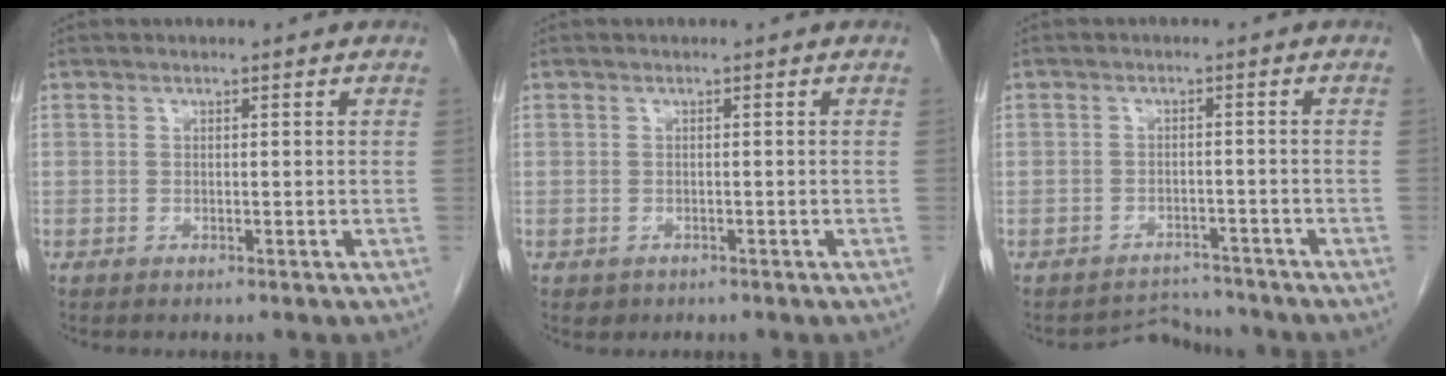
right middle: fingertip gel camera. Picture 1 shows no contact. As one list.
[{"total": 0.9, "force": [-0.4, 0.8, 0.1], "torque": [-0.006, 0.003, 0.000]}, {"total": 3.4, "force": [-3.0, 0.5, -1.5], "torque": [0.024, 0.007, -0.043]}]